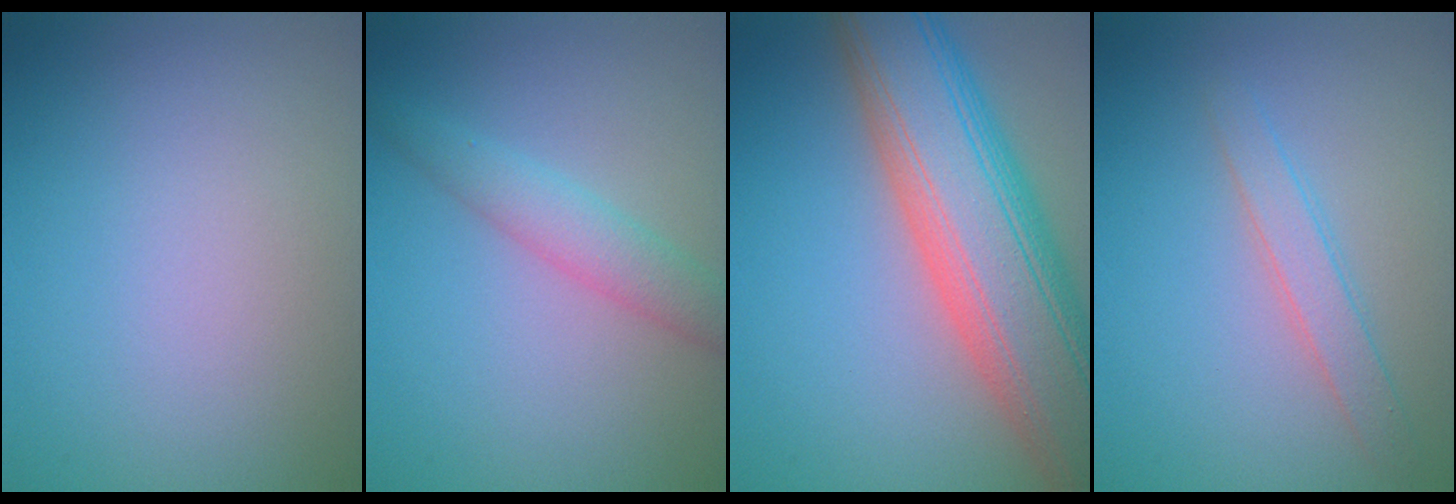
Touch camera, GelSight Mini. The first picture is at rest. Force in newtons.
{"total": 2.9, "press": 2.9, "slide": 0.1}
{"total": 12.5, "press": 12.4, "slide": 0.6}
{"total": 2.0, "press": 2.0, "slide": 0.1}